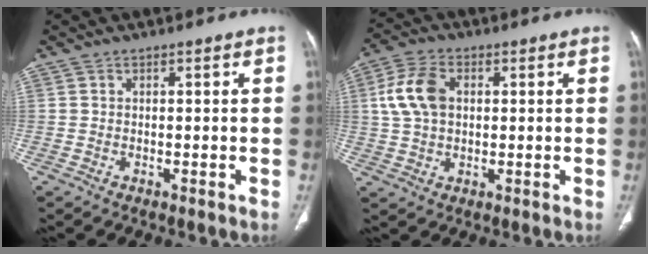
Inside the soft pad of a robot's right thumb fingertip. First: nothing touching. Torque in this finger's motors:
{"motor_torque": [-0.44, 0.51, 0.26, -0.15, 0.08]}